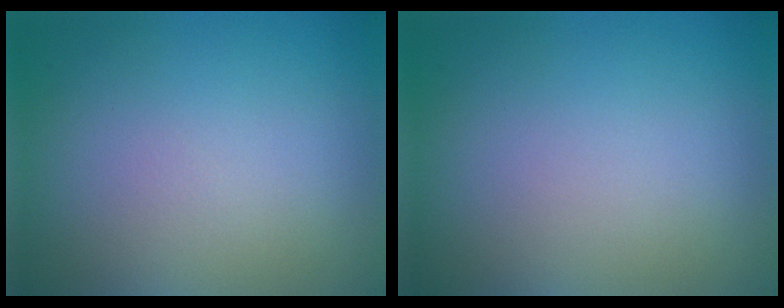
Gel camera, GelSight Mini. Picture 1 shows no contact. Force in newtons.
{"total": 0.0}